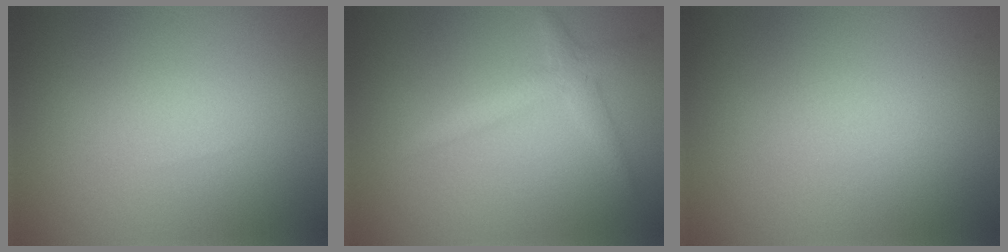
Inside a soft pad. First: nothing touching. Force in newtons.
{"total": 2.2, "press": 2.2, "slide": 0.1}
{"total": 0.0}